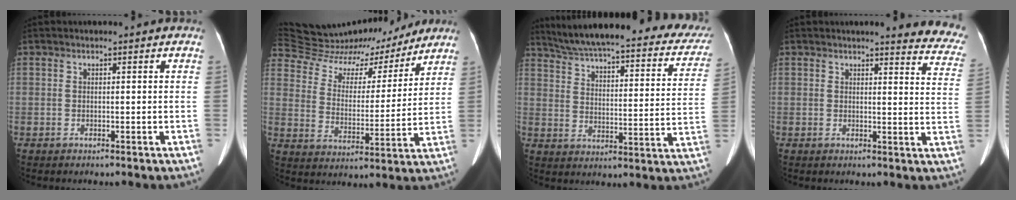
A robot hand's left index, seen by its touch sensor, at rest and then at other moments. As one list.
[{"total": 23.6, "force": [21.3, 7.8, 6.3], "torque": [-0.132, 0.023, 0.316]}, {"total": 29.9, "force": [25.9, 6.5, 13.5], "torque": [-0.205, -0.033, 0.318]}, {"total": 12.1, "force": [11.3, 1.9, 3.6], "torque": [-0.005, -0.062, 0.089]}]